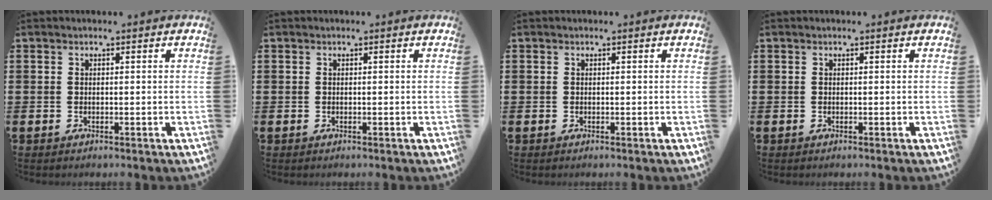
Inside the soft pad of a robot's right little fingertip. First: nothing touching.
{"total": 0.0}
{"total": 0.0}
{"total": 0.0}